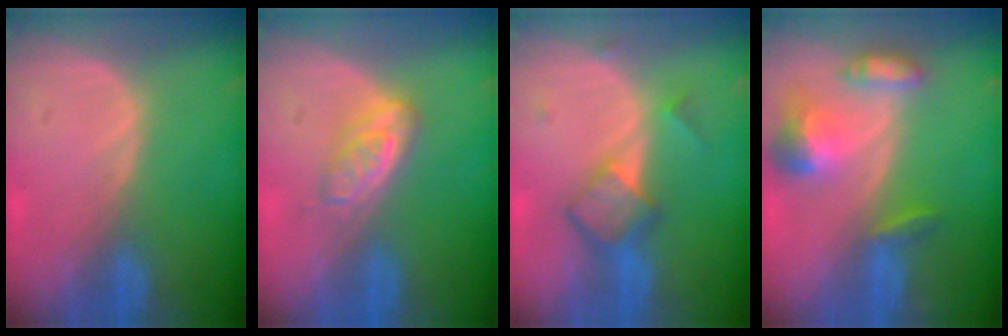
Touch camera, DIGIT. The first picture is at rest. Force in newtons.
{"total": 4.9, "press": 4.3, "slide": 2.4}
{"total": 5.9, "press": 5.1, "slide": 3.1}
{"total": 7.0, "press": 6.5, "slide": 2.6}